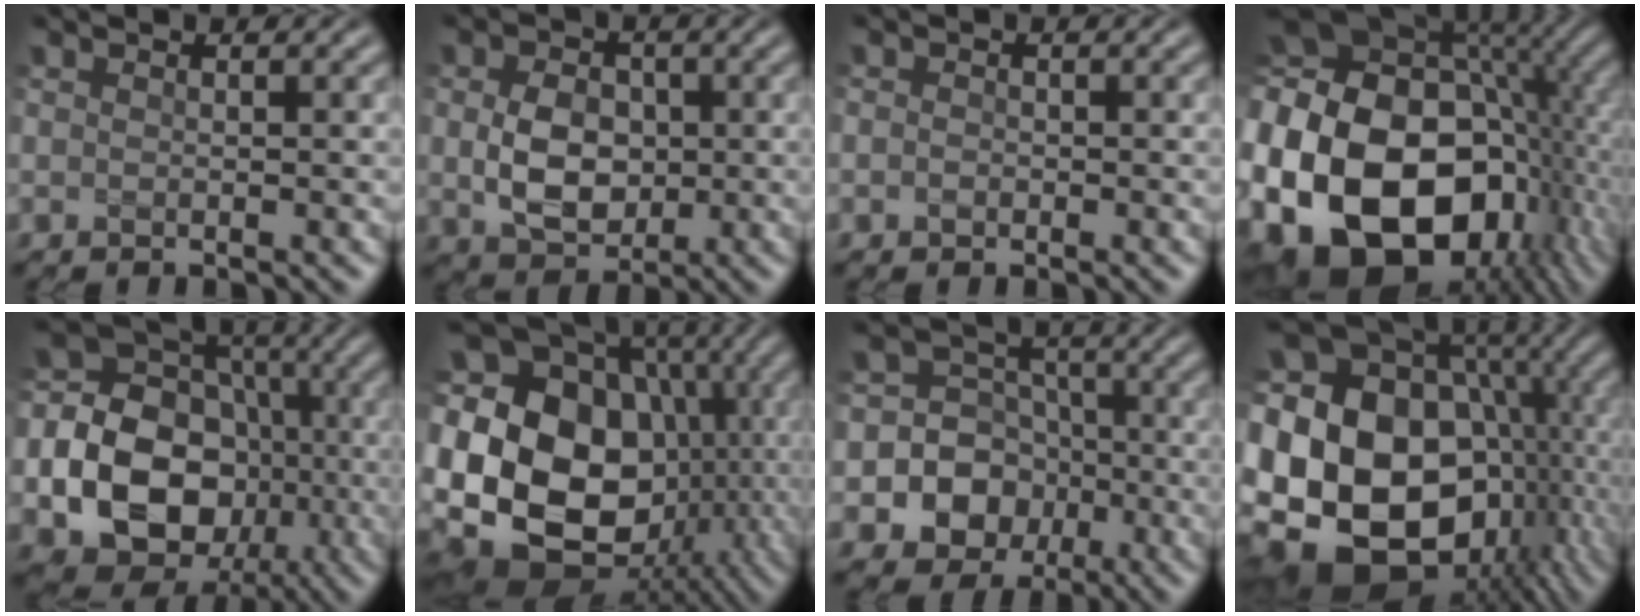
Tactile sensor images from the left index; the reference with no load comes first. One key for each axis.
{"total": 5.2, "fx": -0.1, "fy": 3.9, "fz": 3.5, "tx": -0.071, "ty": -0.006, "tz": -0.001}
{"total": 0.7, "fx": -0.2, "fy": 0.6, "fz": 0.3, "tx": -0.004, "ty": -0.003, "tz": -0.007}
{"total": 23.8, "fx": -4.5, "fy": 17.7, "fz": 15.3, "tx": -0.306, "ty": -0.036, "tz": -0.097}
{"total": 17.5, "fx": -3.2, "fy": 14.9, "fz": 8.7, "tx": -0.193, "ty": 0.006, "tz": -0.067}
{"total": 21.1, "fx": -0.6, "fy": 16.6, "fz": 13.0, "tx": -0.248, "ty": 0.012, "tz": -0.012}
{"total": 11.6, "fx": -3.1, "fy": 10.9, "fz": 2.6, "tx": -0.068, "ty": 0.003, "tz": -0.065}
{"total": 22.9, "fx": -1.8, "fy": 17.4, "fz": 14.8, "tx": -0.273, "ty": 0.019, "tz": -0.046}